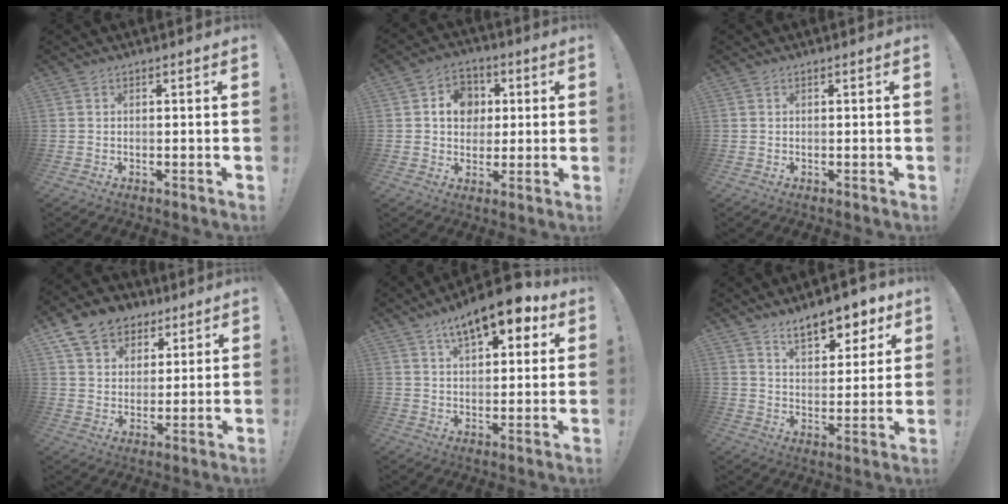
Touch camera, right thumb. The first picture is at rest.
{"total": 10.4, "force": [2.5, 9.0, 4.5], "torque": [-0.061, -0.002, 0.050]}
{"total": 0.0}
{"total": 12.1, "force": [7.1, 8.9, 4.1], "torque": [-0.067, -0.039, 0.143]}
{"total": 13.3, "force": [7.9, 5.5, 9.2], "torque": [-0.134, -0.040, 0.134]}
{"total": 11.7, "force": [8.2, 5.1, 6.6], "torque": [-0.089, -0.049, 0.144]}